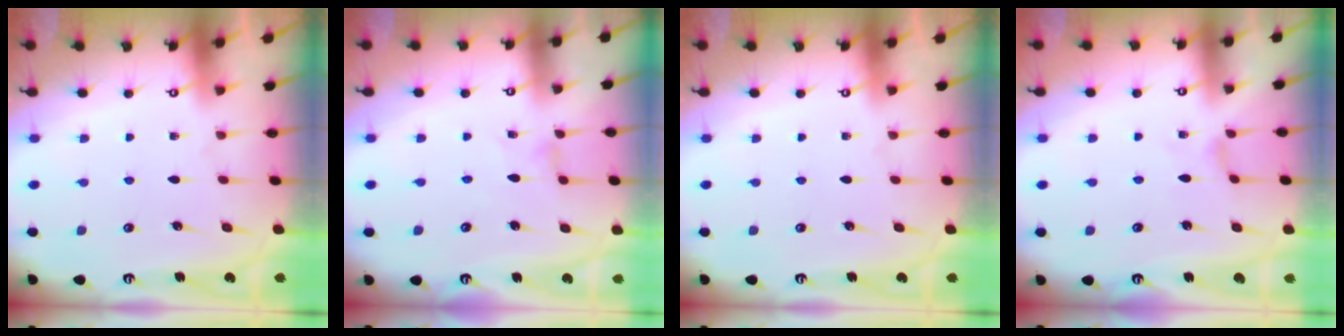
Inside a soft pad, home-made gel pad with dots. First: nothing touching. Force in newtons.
{"total": 0.8, "press": 0.7, "slide": 0.4}
{"total": 0.0}
{"total": 0.0}